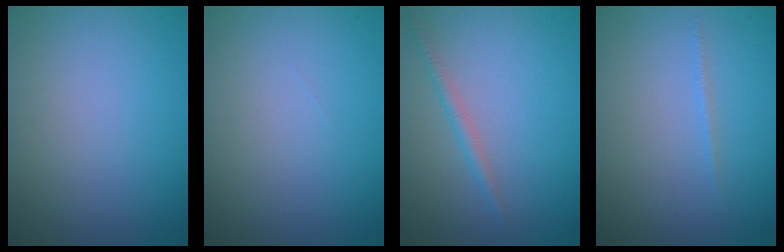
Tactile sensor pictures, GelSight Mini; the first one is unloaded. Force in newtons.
{"total": 0.0}
{"total": 1.3, "press": 1.3, "slide": 0.1}
{"total": 0.5, "press": 0.5, "slide": 0.1}